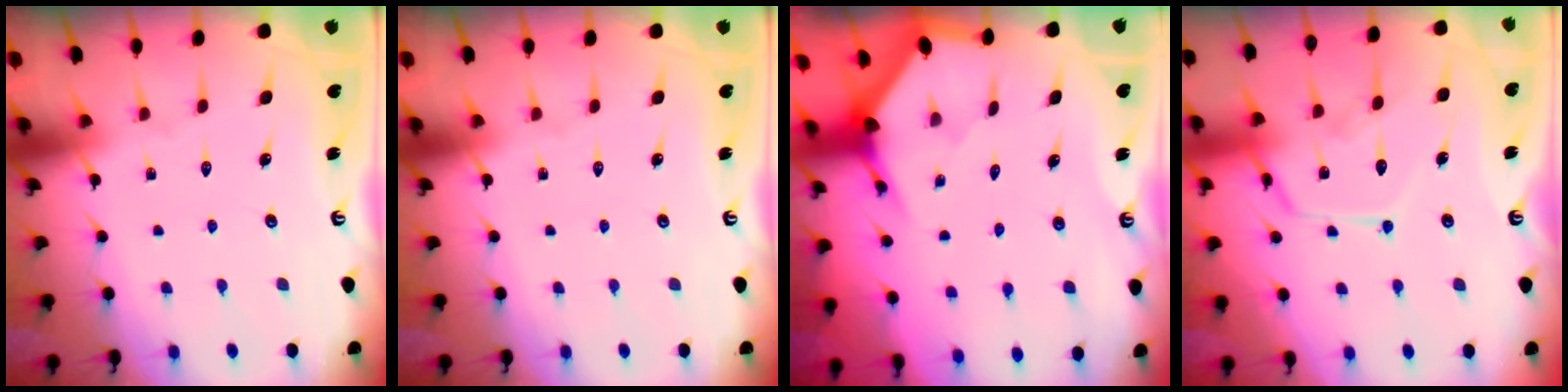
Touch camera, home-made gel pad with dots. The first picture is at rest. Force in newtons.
{"total": 0.0}
{"total": 3.2, "press": 3.2, "slide": 0.3}
{"total": 14.3, "press": 14.2, "slide": 1.2}